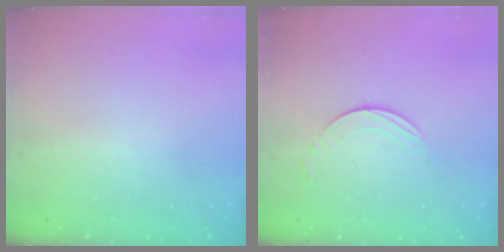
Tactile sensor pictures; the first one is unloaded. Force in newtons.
{"total": 2.8, "press": 2.8, "slide": 0.2}